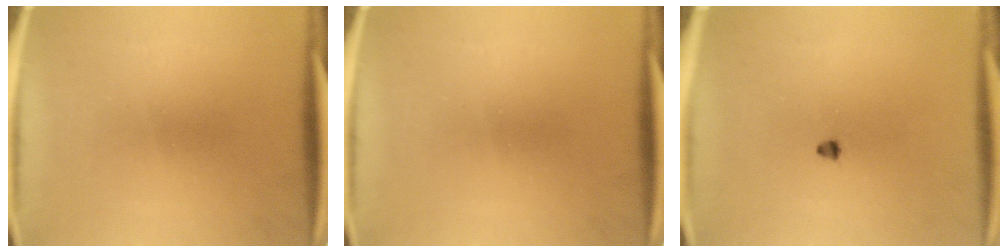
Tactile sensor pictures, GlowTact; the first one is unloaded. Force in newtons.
{"total": 0.0}
{"total": 1.1}